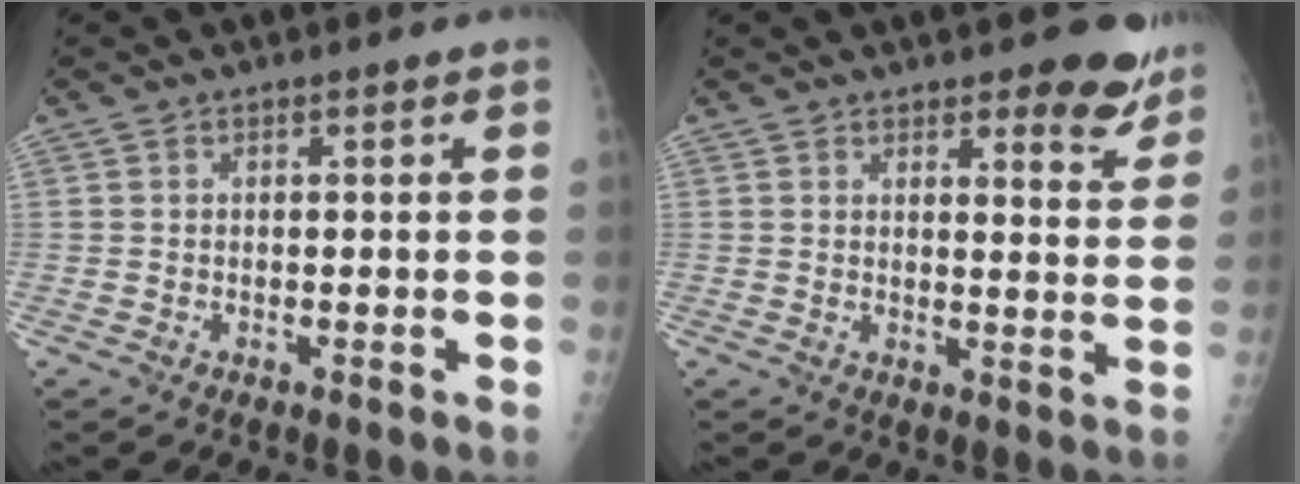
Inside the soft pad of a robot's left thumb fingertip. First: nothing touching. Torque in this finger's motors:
{"motor_torque": [-0.10, 0.04, 0.00, -0.27, 0.04]}